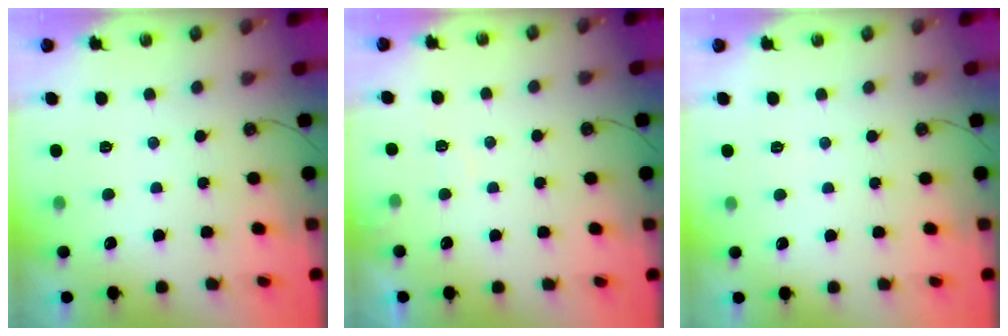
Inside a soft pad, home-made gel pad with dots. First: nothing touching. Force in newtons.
{"total": 5.7, "press": 5.6, "slide": 0.9}
{"total": 2.8, "press": 2.8, "slide": 0.5}